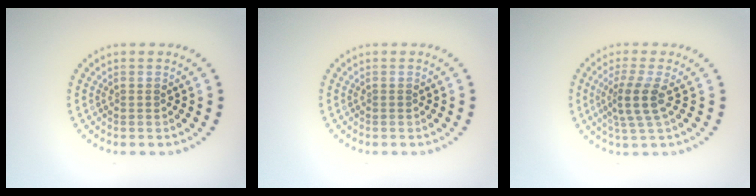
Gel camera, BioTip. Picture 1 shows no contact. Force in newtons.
{"total": 0.0}
{"total": 3.0, "press": 2.3, "slide": 2.0}